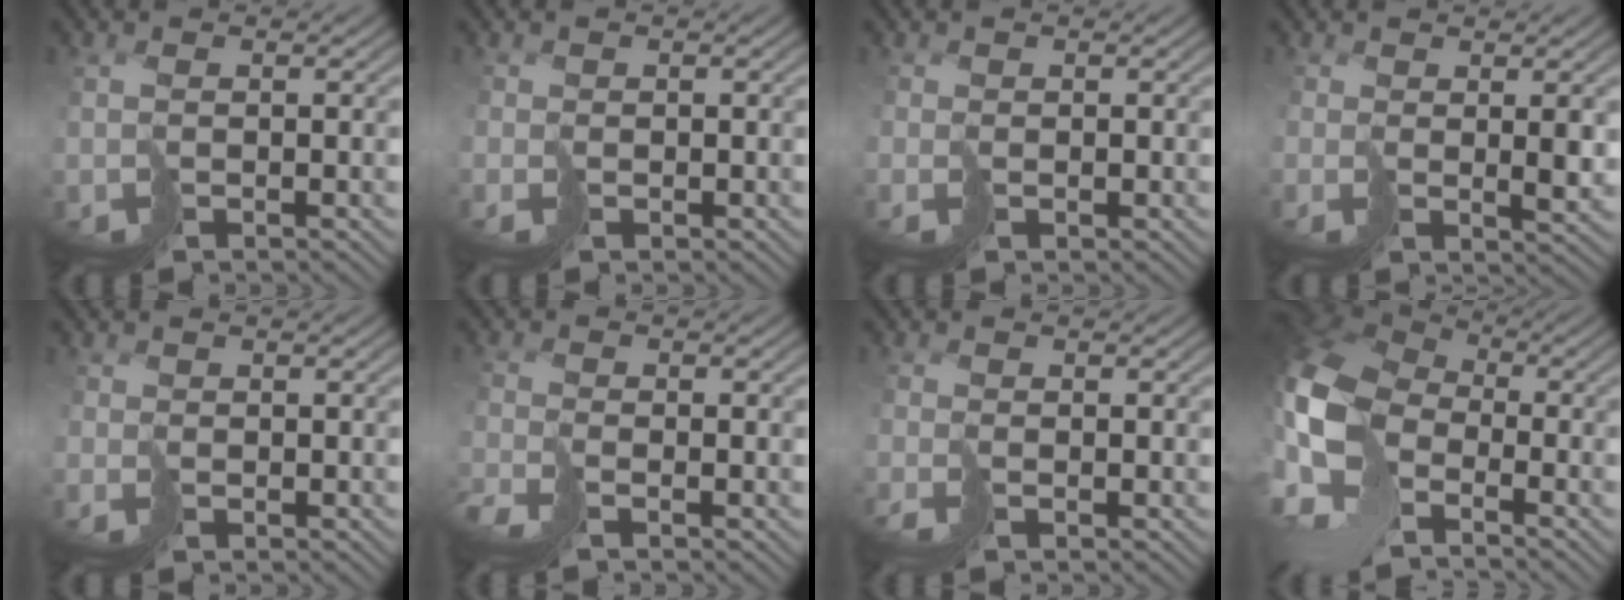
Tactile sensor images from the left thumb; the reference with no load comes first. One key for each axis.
{"total": 1.3, "fx": 0.1, "fy": 0.3, "fz": -1.2, "tx": 0.030, "ty": -0.003, "tz": -0.002}
{"total": 1.1, "fx": 0.3, "fy": -0.1, "fz": -1.0, "tx": 0.028, "ty": 0.001, "tz": 0.006}
{"total": 2.0, "fx": 1.7, "fy": 0.7, "fz": 0.8, "tx": -0.015, "ty": -0.004, "tz": 0.035}
{"total": 1.2, "fx": 0.2, "fy": 0.0, "fz": -1.2, "tx": 0.029, "ty": -0.002, "tz": 0.002}
{"total": 1.9, "fx": -1.7, "fy": -0.6, "fz": -0.3, "tx": 0.017, "ty": 0.002, "tz": -0.043}
{"total": 1.2, "fx": -0.3, "fy": -0.6, "fz": -1.0, "tx": 0.028, "ty": 0.006, "tz": -0.008}
{"total": 14.5, "fx": -4.3, "fy": 9.8, "fz": 9.9, "tx": -0.270, "ty": -0.025, "tz": -0.074}